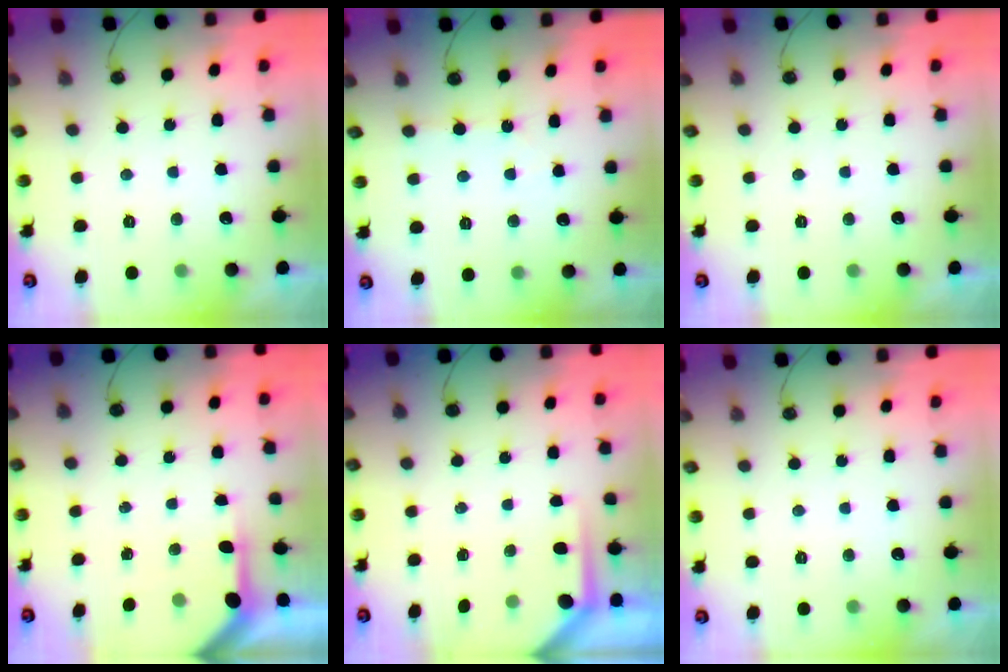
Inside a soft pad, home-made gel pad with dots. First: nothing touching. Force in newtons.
{"total": 2.3, "press": 2.2, "slide": 0.4}
{"total": 0.0}
{"total": 4.0, "press": 4.0, "slide": 0.3}
{"total": 3.8, "press": 3.8, "slide": 0.4}
{"total": 0.0}